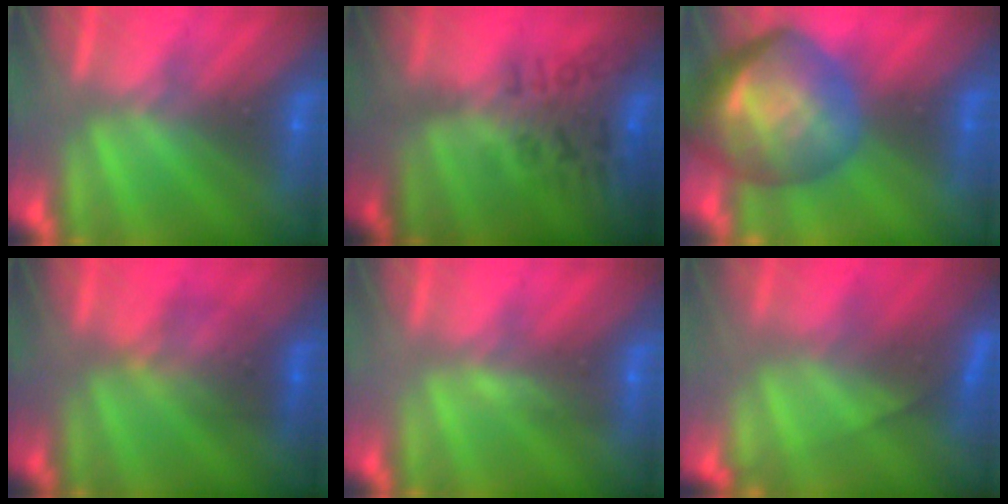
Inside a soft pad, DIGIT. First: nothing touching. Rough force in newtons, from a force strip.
{"total": 2.8}
{"total": 6.7}
{"total": 2.4}
{"total": 3.3}
{"total": 9.4}